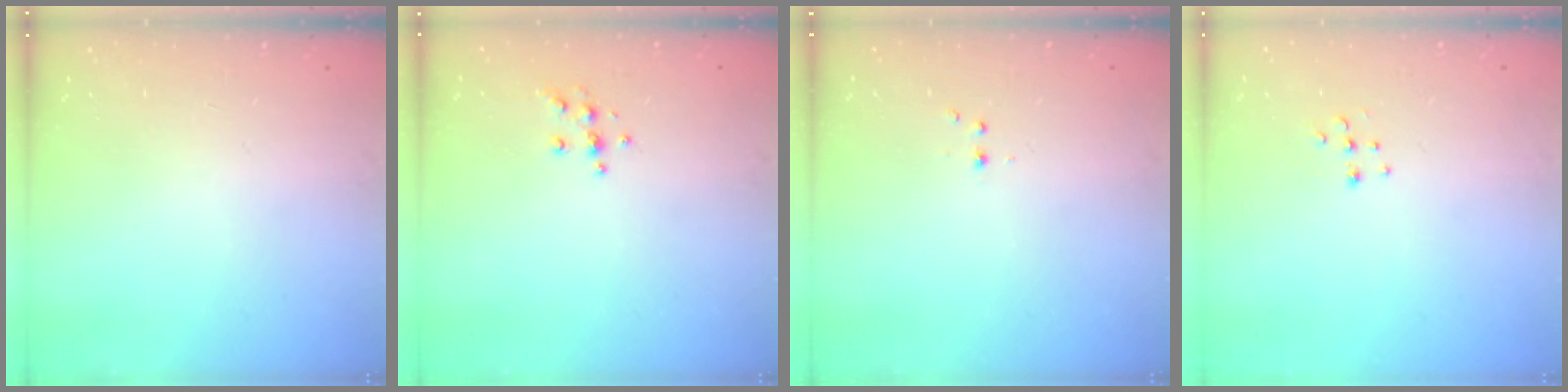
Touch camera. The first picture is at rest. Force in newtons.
{"total": 6.2, "press": 6.2, "slide": 0.6}
{"total": 2.2, "press": 1.9, "slide": 1.0}
{"total": 6.7, "press": 6.7, "slide": 0.4}